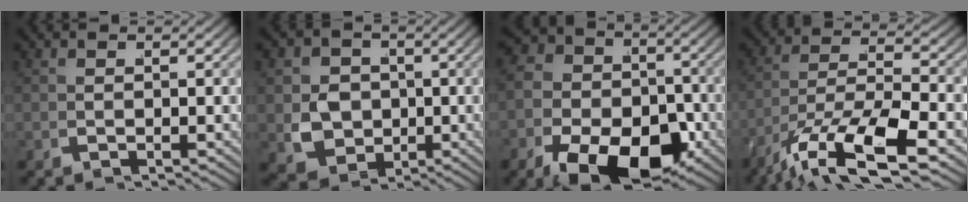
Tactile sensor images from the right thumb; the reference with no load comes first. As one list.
[{"total": 10.0, "force": [-1.5, 8.7, 4.7], "torque": [-0.102, -0.043, -0.016]}, {"total": 13.5, "force": [-3.8, 9.4, 8.9], "torque": [-0.141, -0.053, -0.052]}, {"total": 9.0, "force": [-2.4, 4.1, 7.7], "torque": [-0.158, -0.030, -0.026]}]